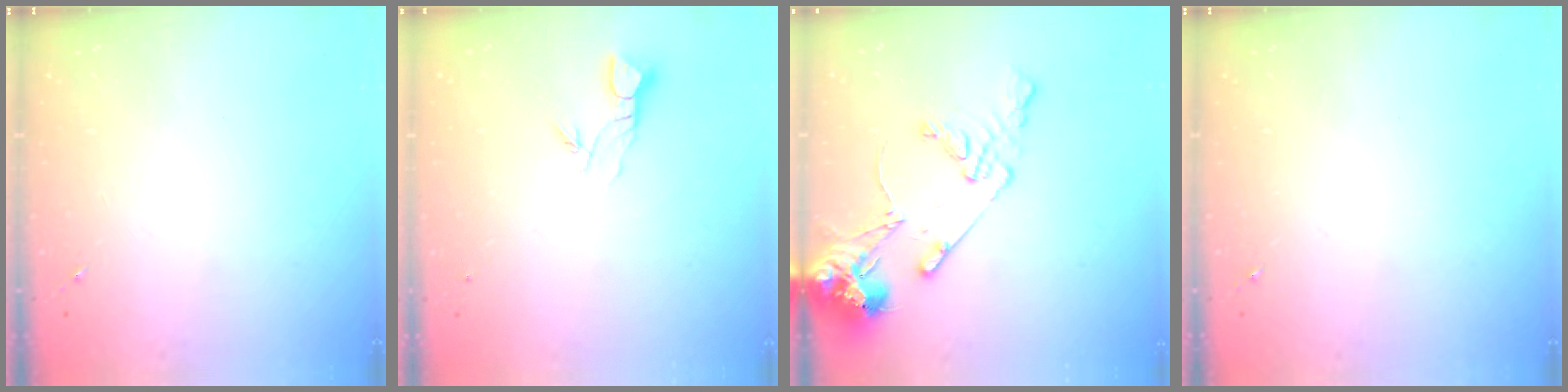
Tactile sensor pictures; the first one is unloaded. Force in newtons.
{"total": 3.4, "press": 3.4, "slide": 0.2}
{"total": 13.7, "press": 13.5, "slide": 2.3}
{"total": 0.0}